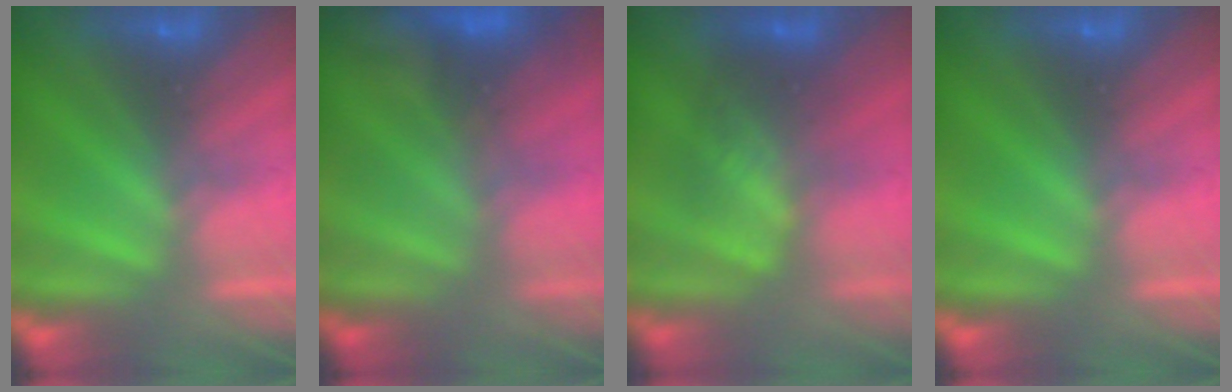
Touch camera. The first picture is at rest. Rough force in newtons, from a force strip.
{"total": 4.8}
{"total": 3.9}
{"total": 0.0}